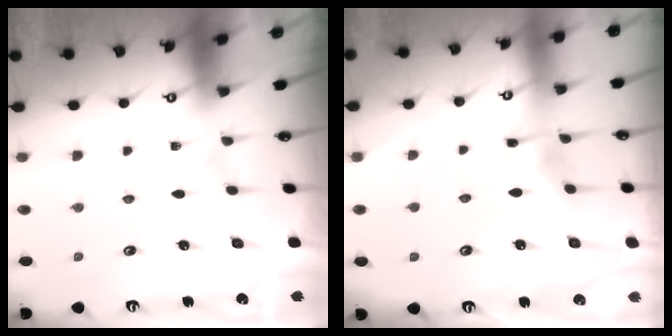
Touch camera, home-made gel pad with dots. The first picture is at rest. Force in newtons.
{"total": 4.0, "press": 4.0, "slide": 0.6}